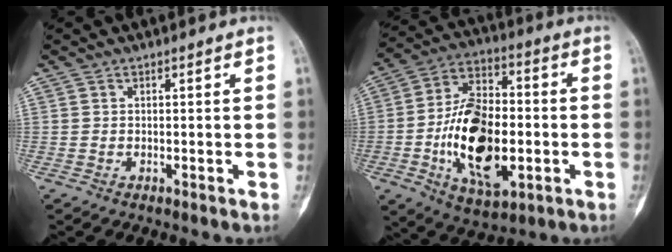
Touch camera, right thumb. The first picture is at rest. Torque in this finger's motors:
{"motor_torque": [1.85, 1.88, 1.29, -1.48, 0.48]}